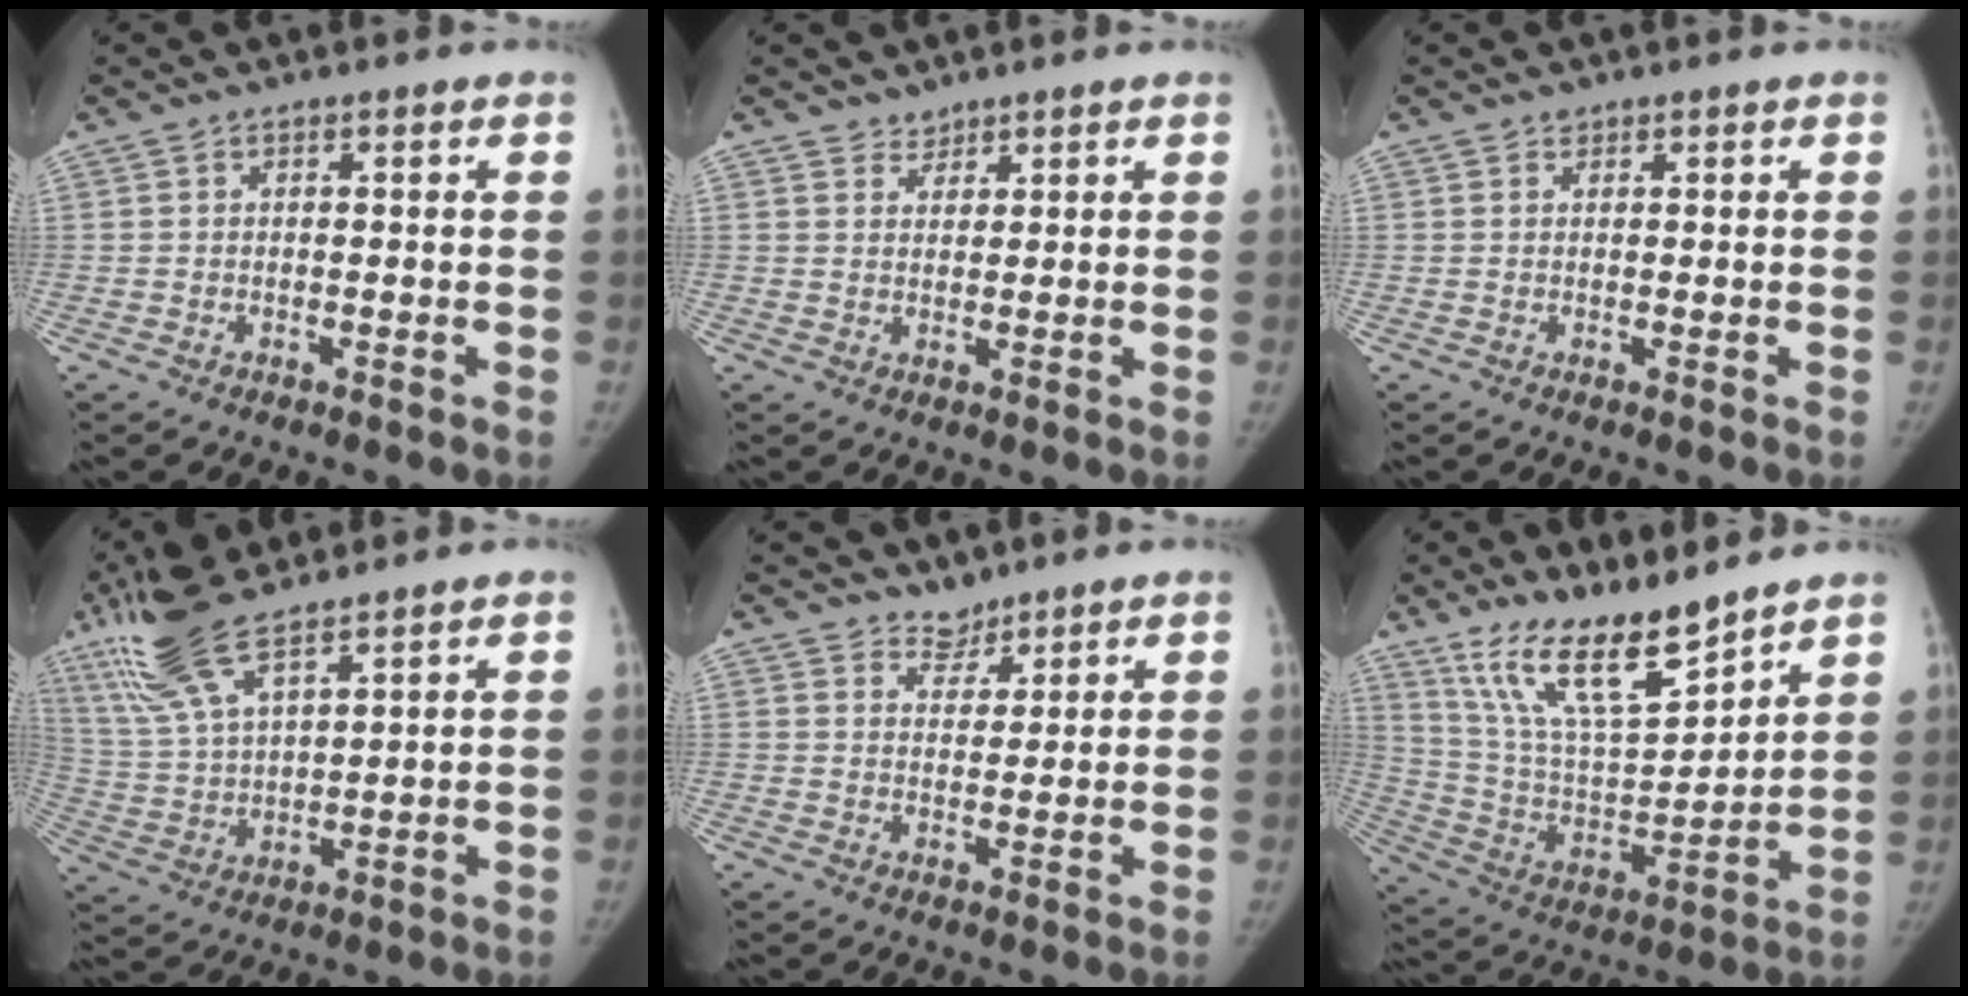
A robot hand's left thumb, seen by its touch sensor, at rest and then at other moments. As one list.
[{"total": 2.3, "force": [2.0, 1.2, -0.2], "torque": [0.022, -0.015, 0.028]}, {"total": 0.8, "force": [0.6, 0.5, 0.0], "torque": [0.007, -0.004, 0.007]}, {"total": 14.0, "force": [9.9, 3.9, 9.1], "torque": [-0.190, -0.027, 0.204]}, {"total": 3.3, "force": [2.8, 1.7, 0.0], "torque": [0.022, -0.021, 0.043]}, {"total": 17.3, "force": [13.2, 4.8, 10.0], "torque": [-0.151, -0.072, 0.255]}]